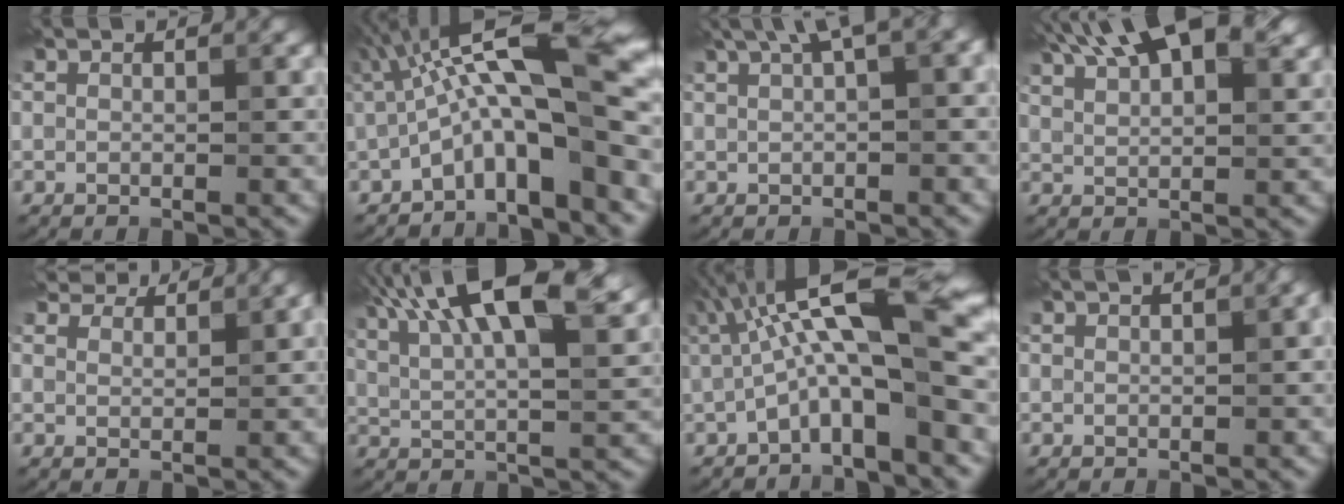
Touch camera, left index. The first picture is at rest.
{"total": 11.4, "force": [-0.7, 2.7, 11.0], "torque": [-0.167, 0.027, -0.021]}
{"total": 4.5, "force": [2.1, 0.9, 3.9], "torque": [-0.053, 0.019, 0.037]}
{"total": 12.5, "force": [7.7, 4.9, 8.5], "torque": [-0.133, 0.038, 0.097]}
{"total": 4.6, "force": [4.1, 1.6, 1.5], "torque": [-0.037, 0.001, 0.067]}
{"total": 13.0, "force": [6.5, 4.1, 10.4], "torque": [-0.157, 0.025, 0.091]}
{"total": 10.1, "force": [0.5, 2.5, 9.8], "torque": [-0.153, 0.023, -0.002]}
{"total": 1.3, "force": [0.7, 0.2, 1.0], "torque": [-0.011, 0.005, 0.008]}